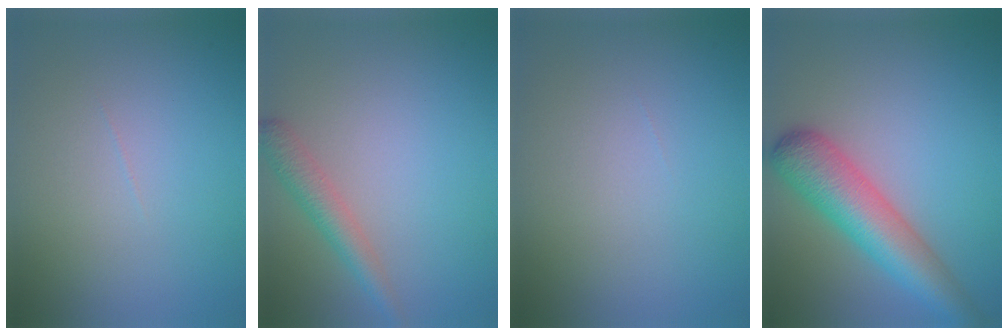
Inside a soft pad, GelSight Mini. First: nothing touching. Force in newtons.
{"total": 2.4, "press": 2.4, "slide": 0.1}
{"total": 0.0}
{"total": 6.5, "press": 6.5, "slide": 0.5}